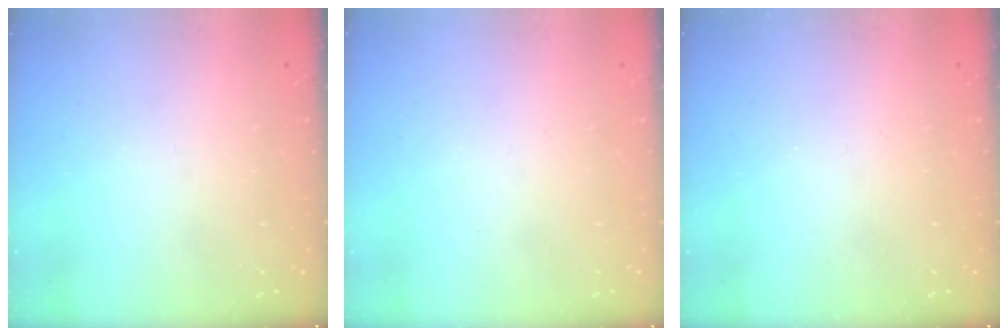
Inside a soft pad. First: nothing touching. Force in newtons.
{"total": 3.5, "press": 3.4, "slide": 0.4}
{"total": 2.2, "press": 2.1, "slide": 0.4}